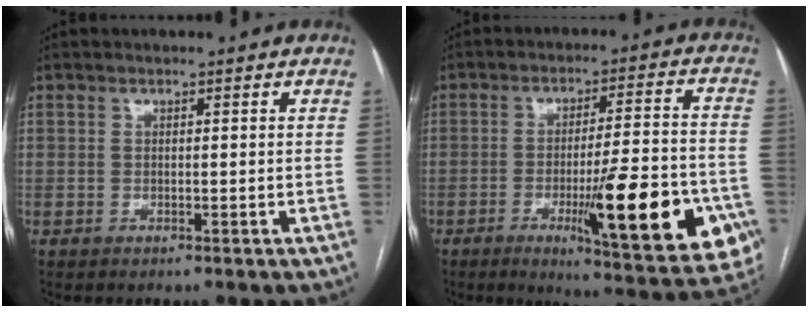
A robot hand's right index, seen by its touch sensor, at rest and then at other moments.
{"total": 20.3, "force": [-6.8, 2.9, 18.9], "torque": [-0.210, -0.010, -0.083]}